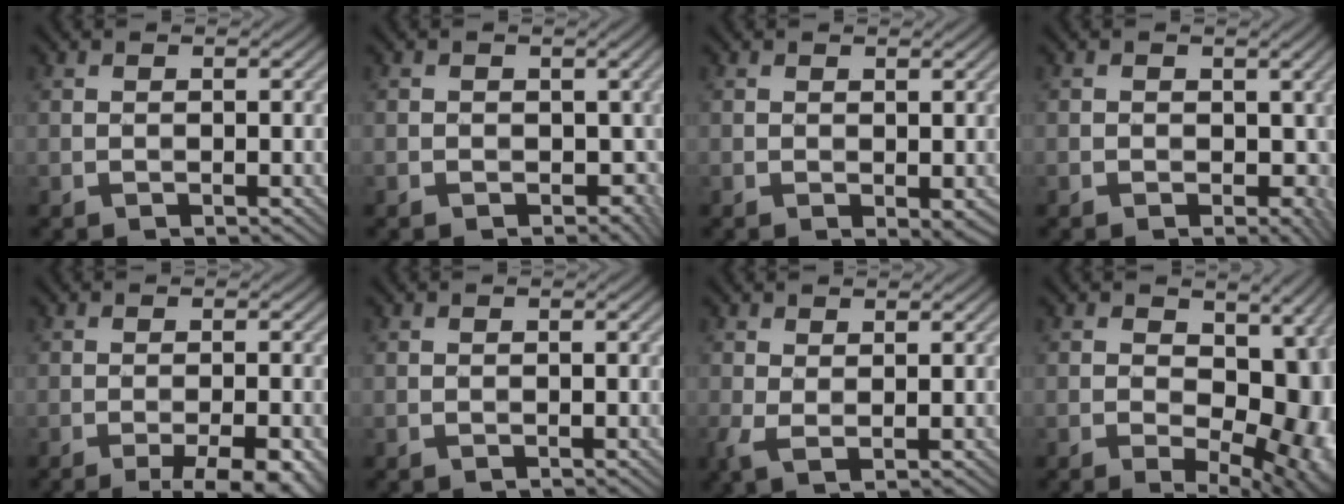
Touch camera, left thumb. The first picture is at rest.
{"total": 2.4, "force": [-0.4, 2.3, 0.6], "torque": [-0.005, -0.010, -0.004]}
{"total": 0.9, "force": [0.0, 0.5, 0.7], "torque": [-0.013, -0.004, 0.003]}
{"total": 3.8, "force": [-0.4, 3.0, 2.2], "torque": [-0.029, -0.014, -0.002]}
{"total": 5.8, "force": [-3.2, 1.2, 4.7], "torque": [-0.063, 0.006, -0.041]}
{"total": 0.0}
{"total": 2.3, "force": [0.5, 0.9, 2.0], "torque": [-0.059, -0.002, 0.009]}
{"total": 15.5, "force": [-1.2, 8.9, 12.6], "torque": [-0.126, -0.010, 0.008]}